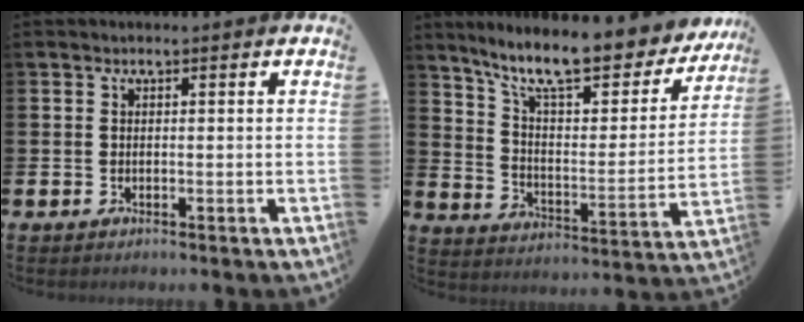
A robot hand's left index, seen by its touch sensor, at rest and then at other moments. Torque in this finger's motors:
{"motor_torque": [1.12, -1.01, 1.05, 0.21]}